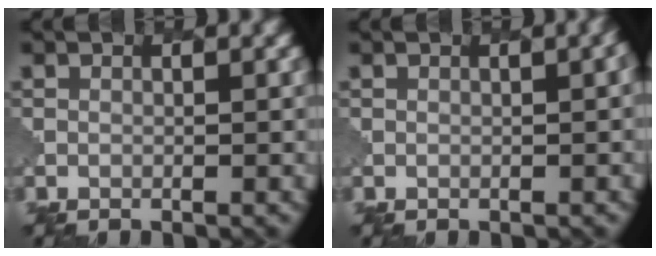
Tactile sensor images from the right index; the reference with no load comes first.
{"total": 2.0, "force": [-0.1, 0.7, 1.9], "torque": [-0.013, 0.006, 0.003]}